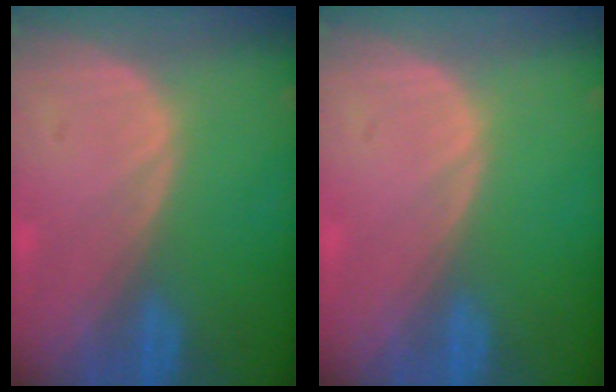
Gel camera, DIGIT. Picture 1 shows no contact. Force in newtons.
{"total": 0.0}